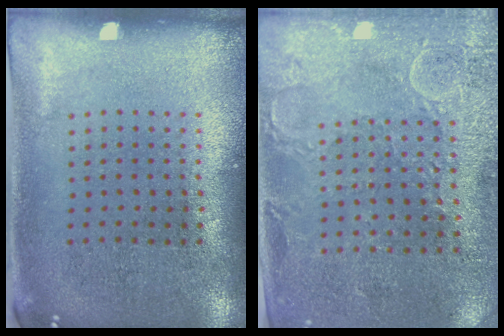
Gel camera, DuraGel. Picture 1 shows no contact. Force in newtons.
{"total": 2.7, "press": 2.6, "slide": 0.8}